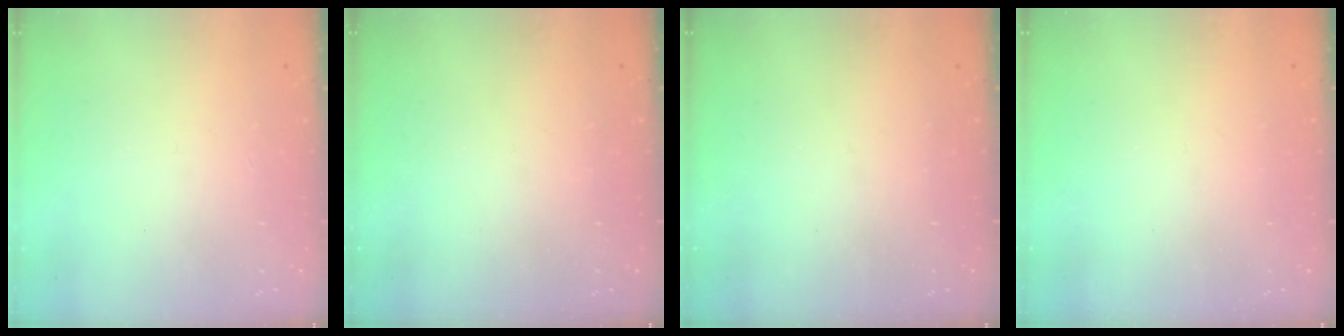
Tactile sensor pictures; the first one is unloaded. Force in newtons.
{"total": 0.0}
{"total": 0.0}
{"total": 0.0}